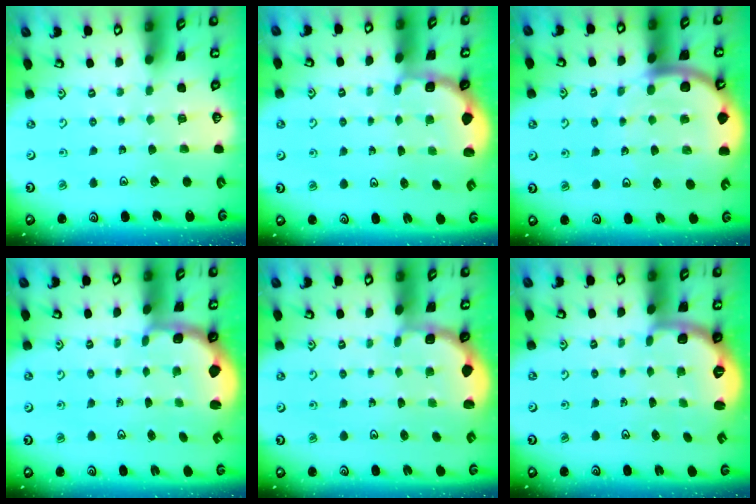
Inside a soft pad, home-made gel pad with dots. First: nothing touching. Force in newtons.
{"total": 1.8, "press": 1.7, "slide": 0.7}
{"total": 9.3, "press": 9.2, "slide": 1.2}
{"total": 2.4, "press": 1.1, "slide": 2.2}
{"total": 1.8, "press": 1.6, "slide": 0.7}
{"total": 2.6, "press": 1.6, "slide": 2.1}